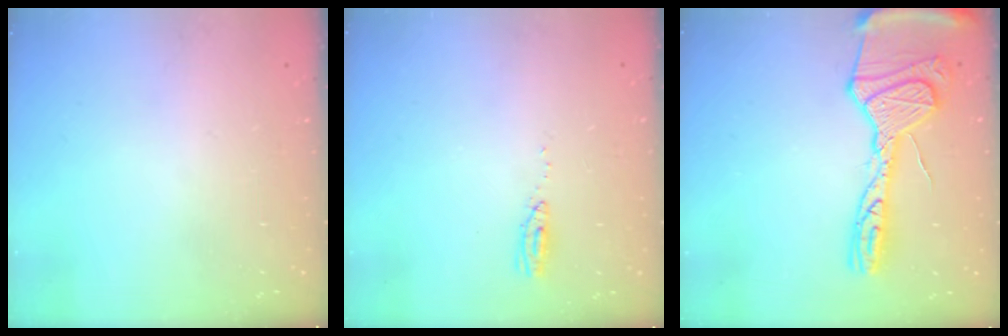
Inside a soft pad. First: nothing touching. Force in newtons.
{"total": 4.1, "press": 4.0, "slide": 1.0}
{"total": 20.3, "press": 20.2, "slide": 1.9}